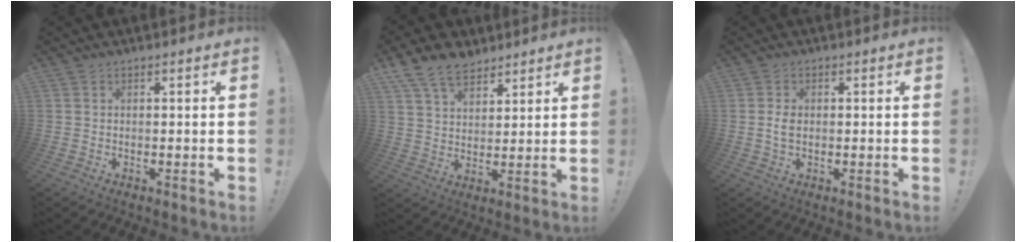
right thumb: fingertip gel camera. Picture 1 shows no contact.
{"total": 10.7, "force": [7.5, 6.1, 4.6], "torque": [-0.084, -0.034, 0.146]}
{"total": 2.9, "force": [-0.1, 1.7, 2.3], "torque": [-0.044, 0.001, -0.004]}